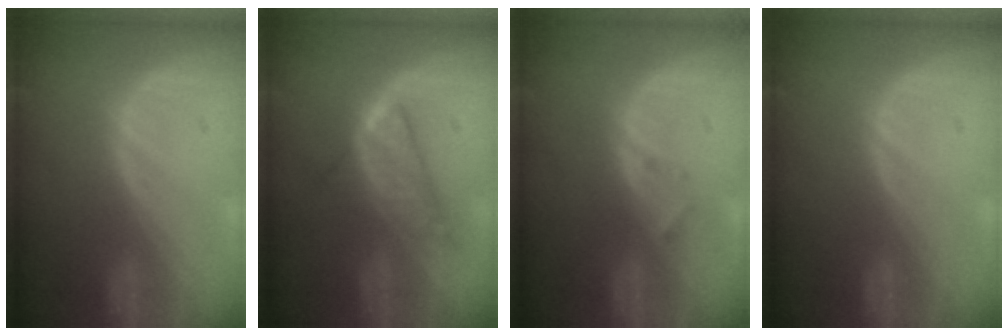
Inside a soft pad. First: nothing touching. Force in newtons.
{"total": 6.3, "press": 5.7, "slide": 2.7}
{"total": 1.3, "press": 1.3, "slide": 0.4}
{"total": 0.0}